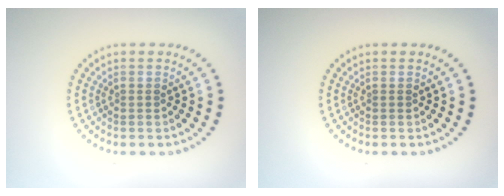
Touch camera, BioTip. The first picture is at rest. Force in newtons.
{"total": 0.0}